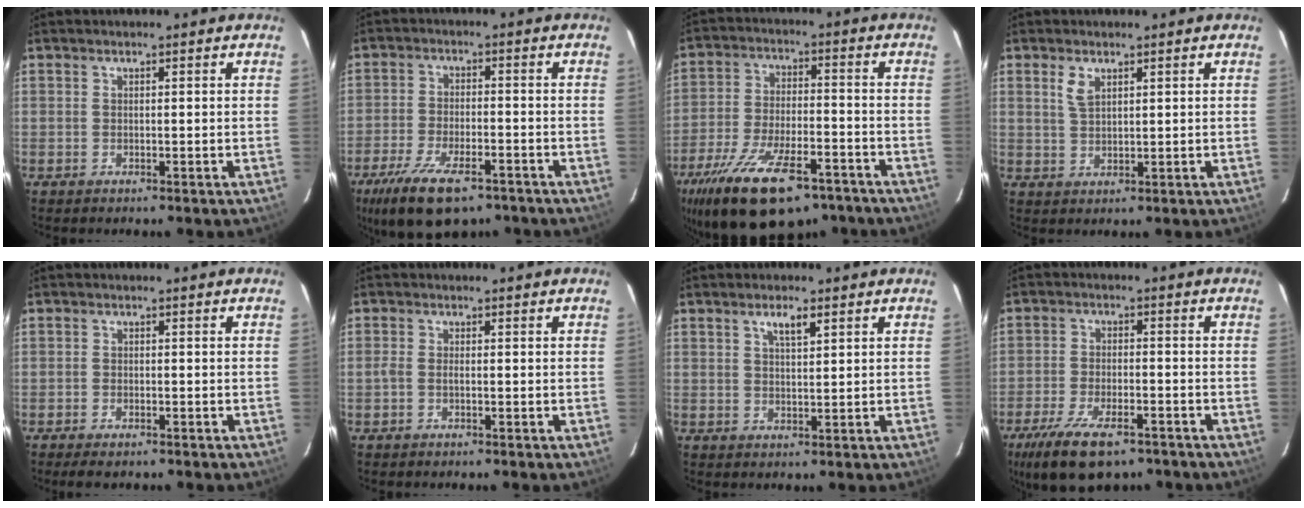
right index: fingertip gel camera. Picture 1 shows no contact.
{"total": 15.0, "force": [-10.1, 5.9, 9.4], "torque": [-0.207, -0.036, -0.169]}
{"total": 21.9, "force": [-14.8, 8.9, 13.5], "torque": [-0.268, -0.037, -0.231]}
{"total": 3.2, "force": [1.7, 1.6, 2.2], "torque": [-0.042, 0.002, 0.035]}
{"total": 2.7, "force": [-2.2, 0.9, 1.4], "torque": [-0.035, -0.008, -0.038]}
{"total": 1.2, "force": [-0.4, 0.3, 1.1], "torque": [-0.026, 0.000, -0.010]}
{"total": 3.0, "force": [1.8, 0.8, 2.3], "torque": [-0.038, 0.004, 0.032]}
{"total": 14.2, "force": [-9.7, 5.7, 8.7], "torque": [-0.195, -0.035, -0.165]}